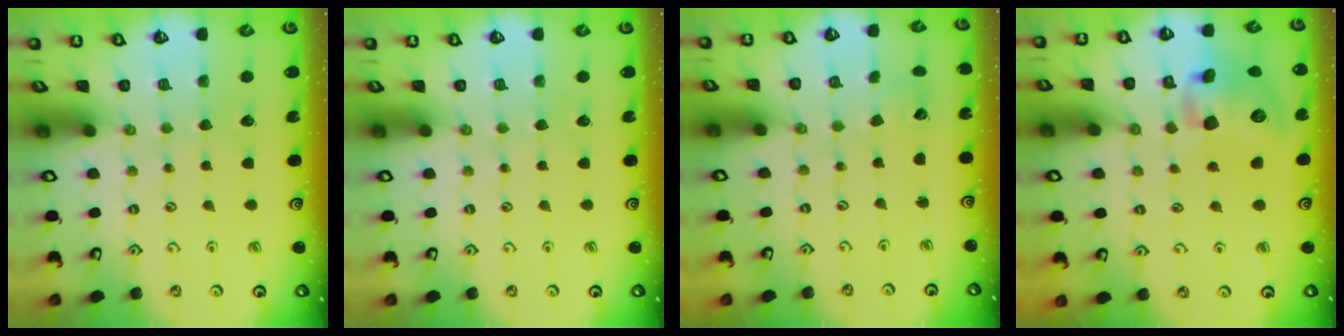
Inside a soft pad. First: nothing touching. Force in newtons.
{"total": 0.0}
{"total": 2.3, "press": 2.2, "slide": 0.3}
{"total": 12.9, "press": 12.7, "slide": 2.0}